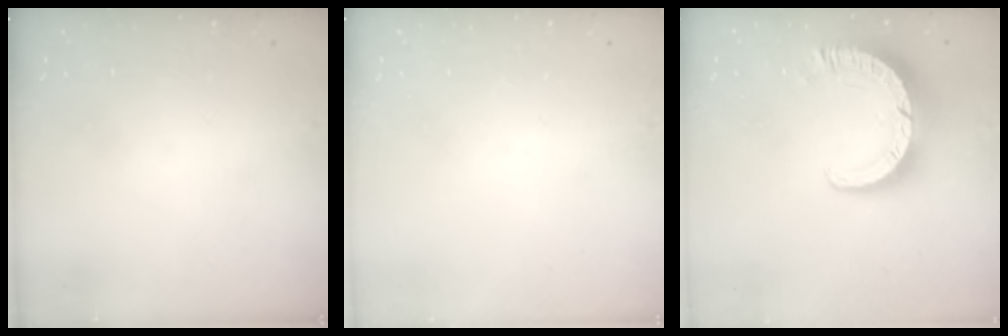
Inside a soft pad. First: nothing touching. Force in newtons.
{"total": 0.0}
{"total": 11.4, "press": 11.3, "slide": 1.1}